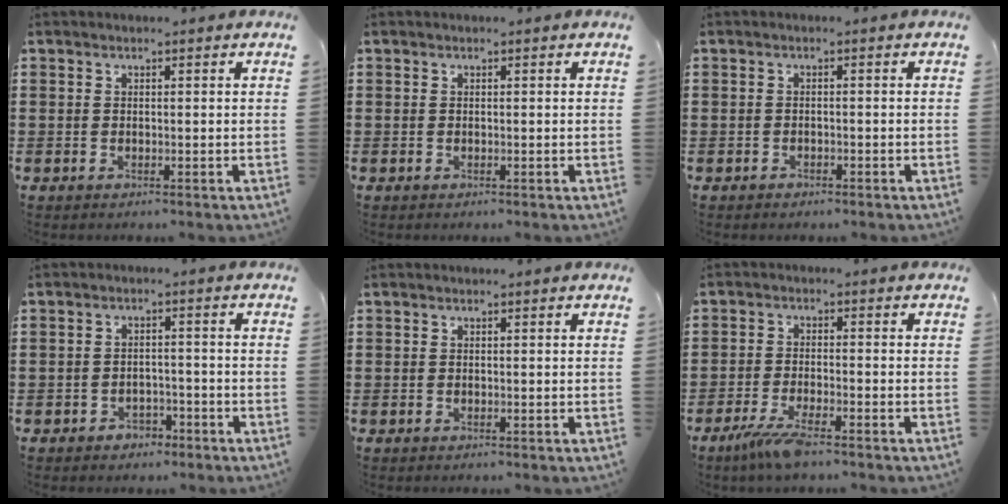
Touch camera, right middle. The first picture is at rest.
{"total": 0.0}
{"total": 0.9, "force": [-0.8, 0.5, 0.0], "torque": [-0.003, 0.003, -0.019]}
{"total": 2.4, "force": [-2.1, 1.1, 0.1], "torque": [-0.011, 0.002, -0.047]}
{"total": 0.0}
{"total": 4.9, "force": [-3.6, 0.5, 3.2], "torque": [-0.078, -0.016, -0.071]}